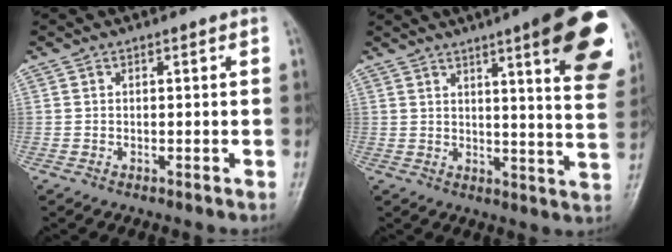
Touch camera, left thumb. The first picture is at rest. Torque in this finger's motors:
{"motor_torque": [2.54, 2.12, 1.52, -1.26, 0.09]}